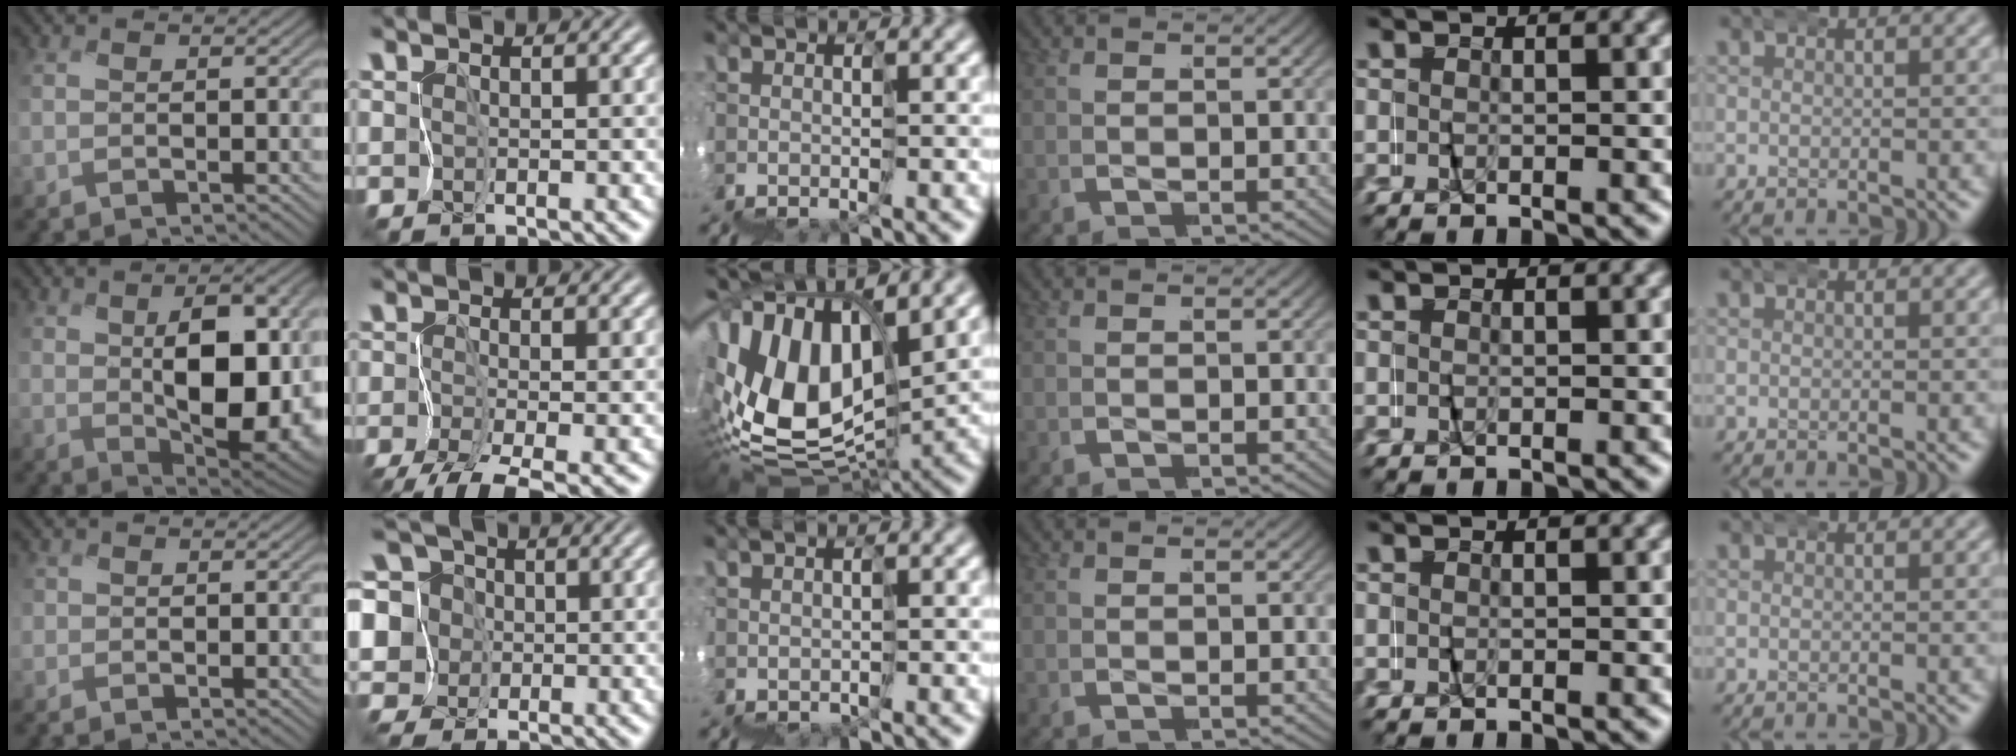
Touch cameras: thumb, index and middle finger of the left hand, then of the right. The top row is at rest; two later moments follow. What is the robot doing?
{"motion": "wrap", "object": "napkin"}